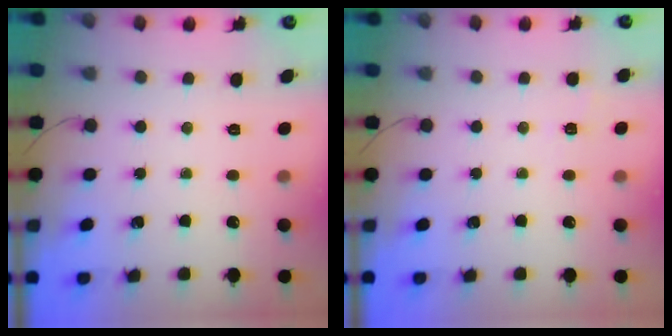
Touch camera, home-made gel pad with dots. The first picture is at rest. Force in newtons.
{"total": 1.9, "press": 1.3, "slide": 1.4}